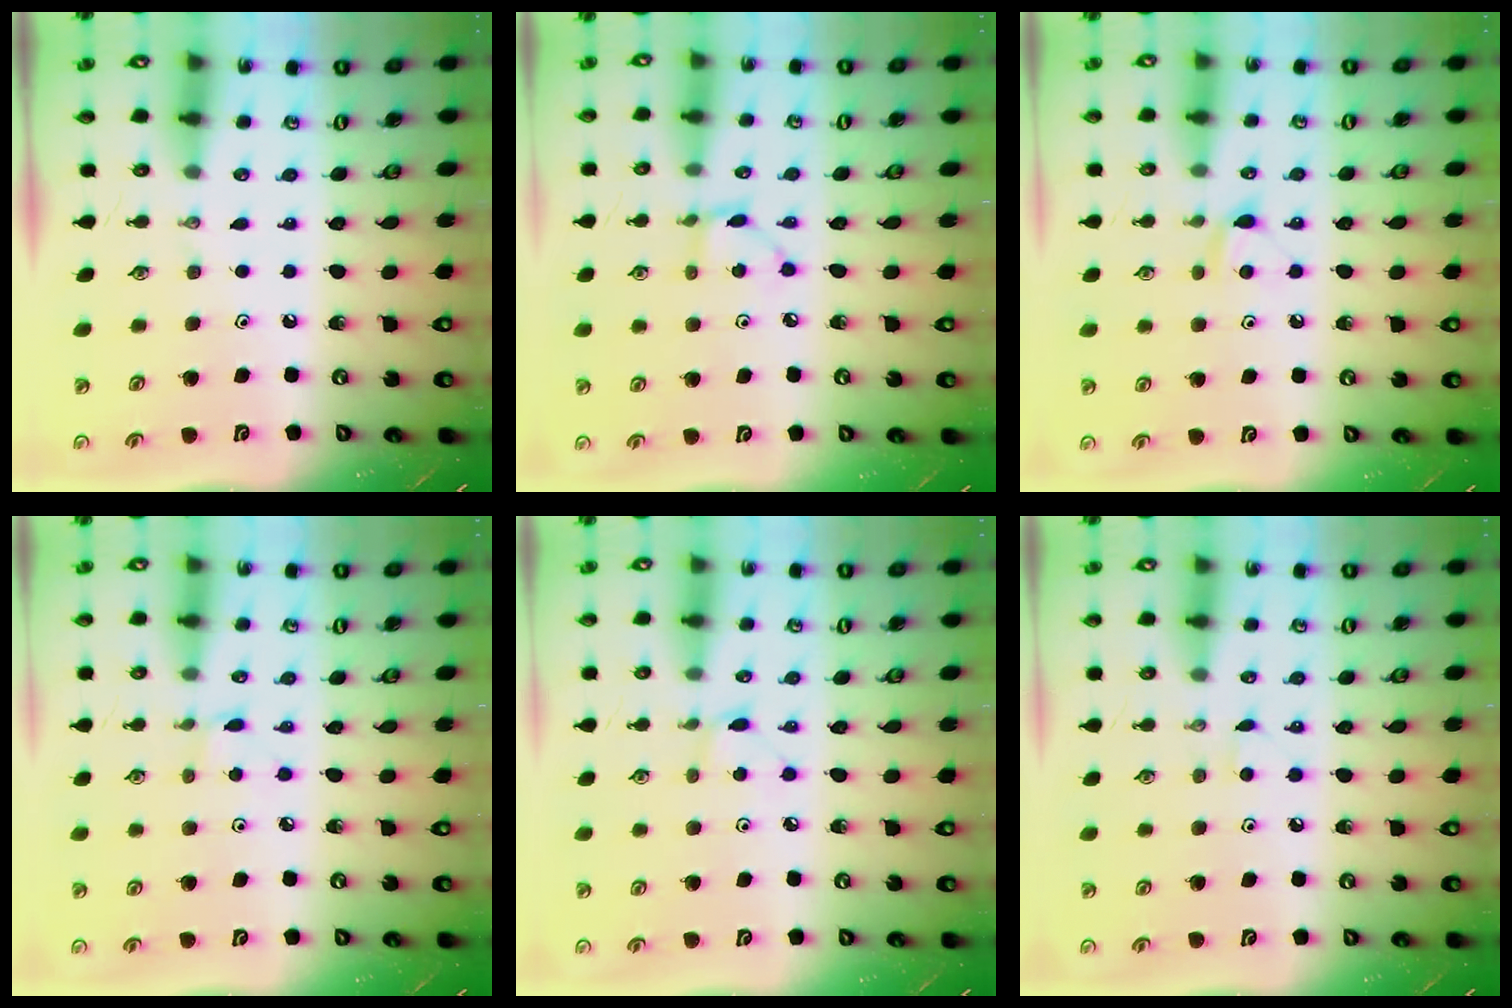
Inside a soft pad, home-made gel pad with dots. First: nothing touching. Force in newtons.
{"total": 2.9, "press": 2.9, "slide": 0.3}
{"total": 5.3, "press": 5.3, "slide": 0.7}
{"total": 1.1, "press": 1.1, "slide": 0.1}
{"total": 3.0, "press": 3.0, "slide": 0.5}
{"total": 2.9, "press": 2.9, "slide": 0.4}